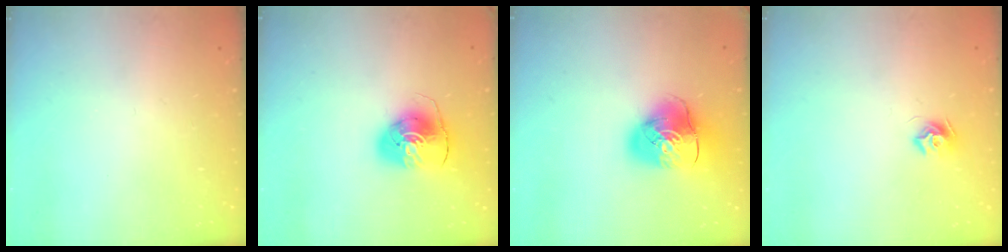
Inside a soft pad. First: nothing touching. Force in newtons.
{"total": 9.3, "press": 9.2, "slide": 1.1}
{"total": 12.1, "press": 11.9, "slide": 1.9}
{"total": 7.6, "press": 7.6, "slide": 0.2}